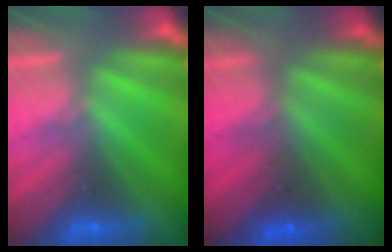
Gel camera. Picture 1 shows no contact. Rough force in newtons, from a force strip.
{"total": 1.6}